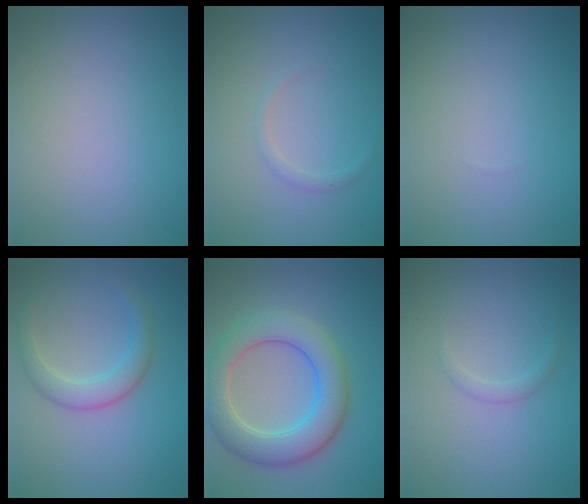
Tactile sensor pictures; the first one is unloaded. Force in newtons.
{"total": 0.8, "press": 0.8, "slide": 0.0}
{"total": 0.0}
{"total": 2.7, "press": 2.7, "slide": 0.2}
{"total": 6.3, "press": 6.3, "slide": 0.3}
{"total": 0.8, "press": 0.8, "slide": 0.1}